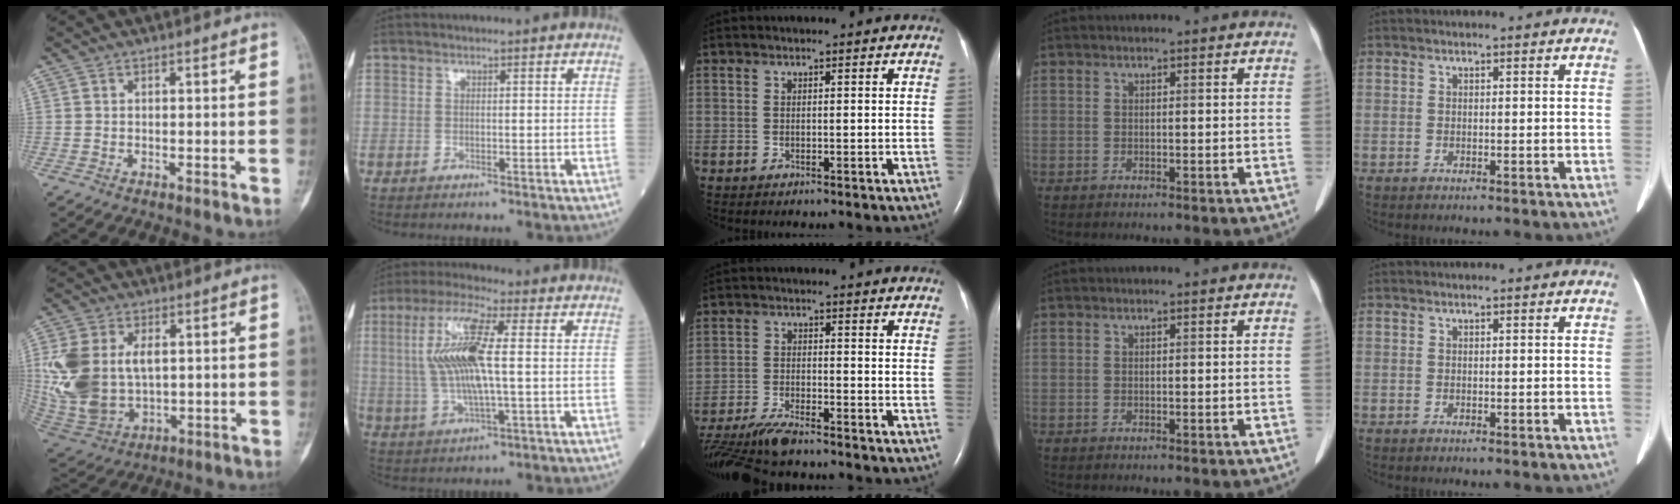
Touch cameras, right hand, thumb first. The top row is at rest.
{"thumb": {"total": 16.5, "force": [2.2, 10.8, 12.3], "torque": [-0.259, -0.010, 0.059]}, "index": {"total": 11.8, "force": [1.3, 1.9, 11.6], "torque": [-0.247, 0.010, 0.024]}, "middle": {"total": 10.7, "force": [-9.4, 1.1, 5.0], "torque": [-0.092, -0.024, -0.160]}}